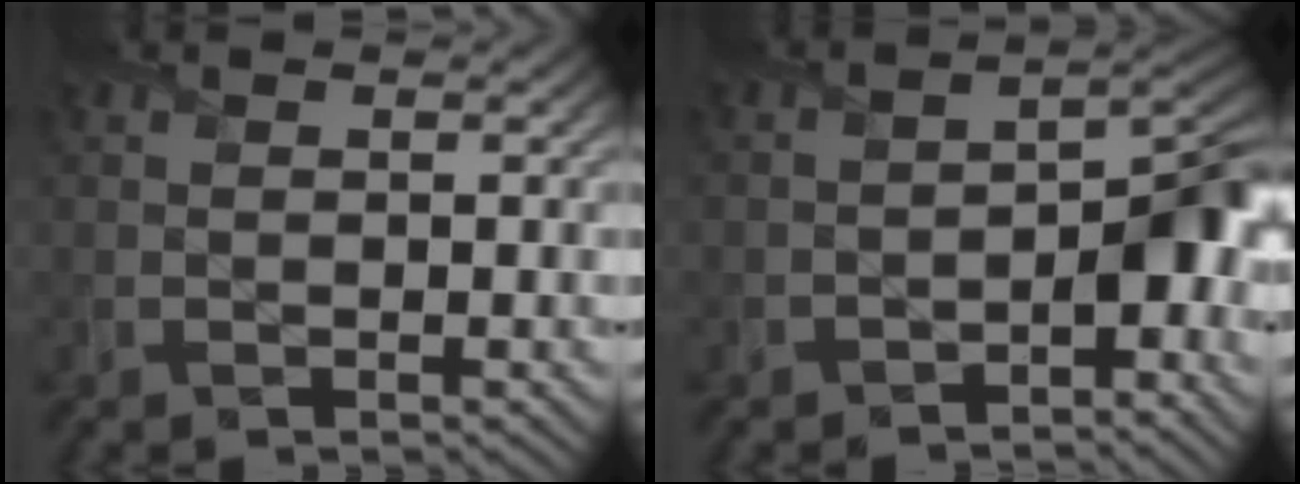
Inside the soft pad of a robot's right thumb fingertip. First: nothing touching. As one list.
[{"total": 5.7, "force": [-2.6, 2.9, 4.2], "torque": [-0.038, 0.008, -0.050]}]